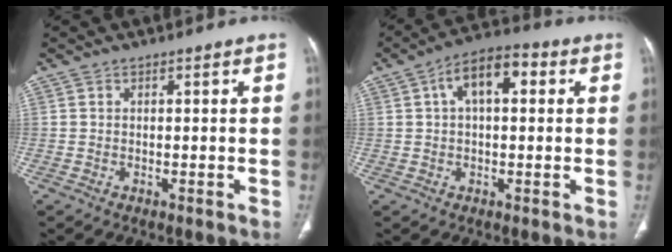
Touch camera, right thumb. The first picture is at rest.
{"total": 9.3, "force": [2.5, 4.8, 7.6], "torque": [-0.116, 0.028, 0.031]}